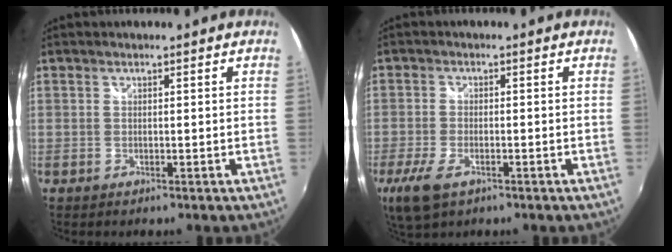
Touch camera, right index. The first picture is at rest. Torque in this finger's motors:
{"motor_torque": [0.46, -0.18, 0.22, 0.03]}